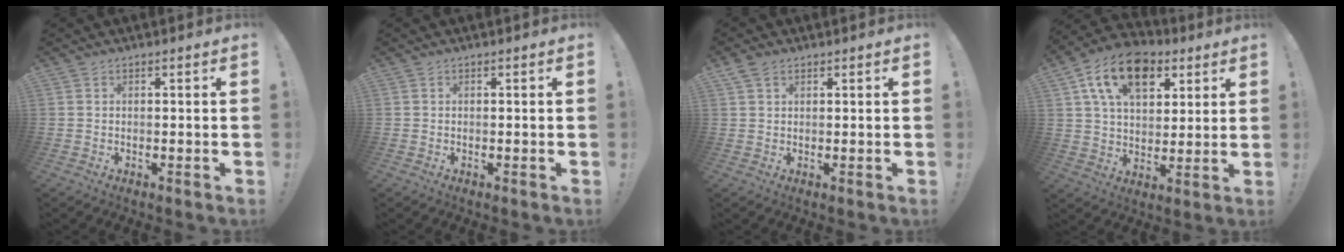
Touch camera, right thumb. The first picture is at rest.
{"total": 0.0}
{"total": 2.9, "force": [1.7, 1.7, 1.6], "torque": [-0.031, 0.000, 0.032]}
{"total": 16.6, "force": [7.9, 10.5, 10.1], "torque": [-0.162, -0.025, 0.145]}